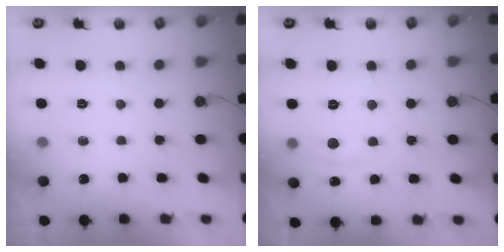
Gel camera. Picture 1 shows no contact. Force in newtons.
{"total": 1.0, "press": 0.5, "slide": 0.9}